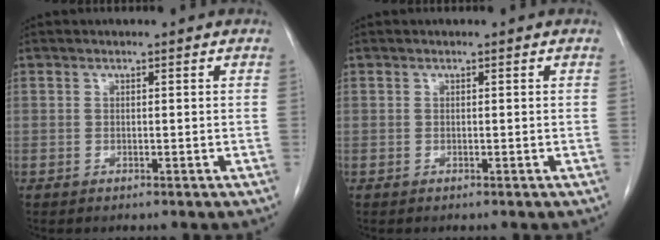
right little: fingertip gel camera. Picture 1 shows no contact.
{"total": 0.0}